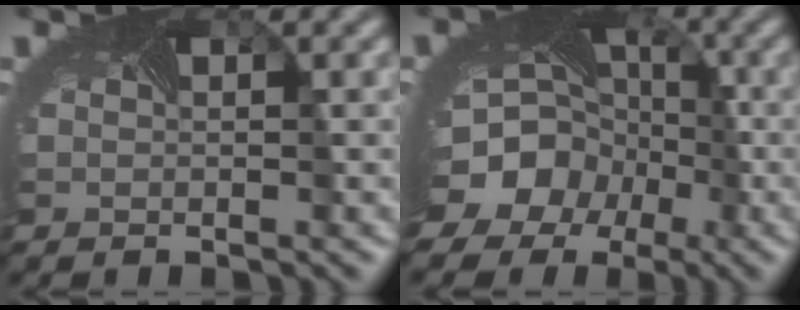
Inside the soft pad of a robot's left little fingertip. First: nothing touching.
{"total": 13.3, "force": [-5.5, 11.2, 4.6], "torque": [-0.099, -0.031, -0.099]}